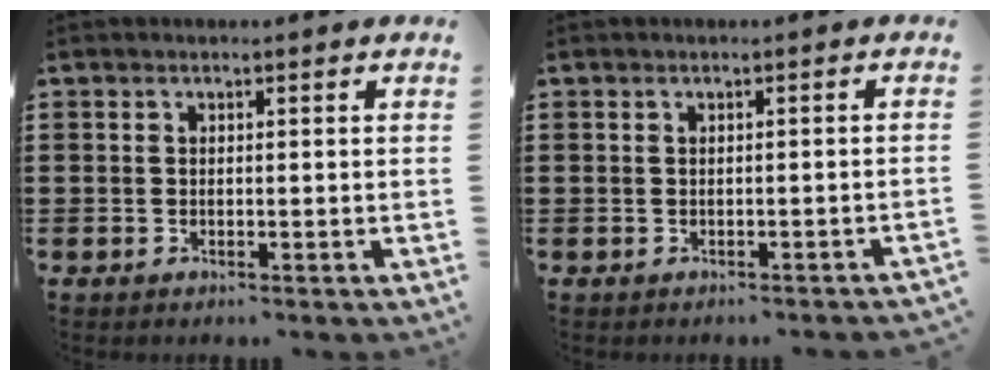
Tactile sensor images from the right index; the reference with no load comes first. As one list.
[{"total": 0.7, "force": [-0.6, 0.0, 0.3], "torque": [-0.008, -0.001, -0.013]}]